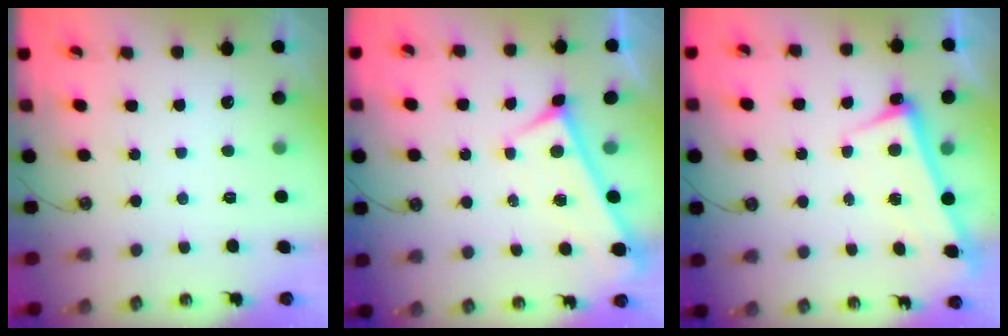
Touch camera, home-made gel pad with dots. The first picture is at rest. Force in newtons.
{"total": 0.0}
{"total": 2.5, "press": 2.3, "slide": 1.0}